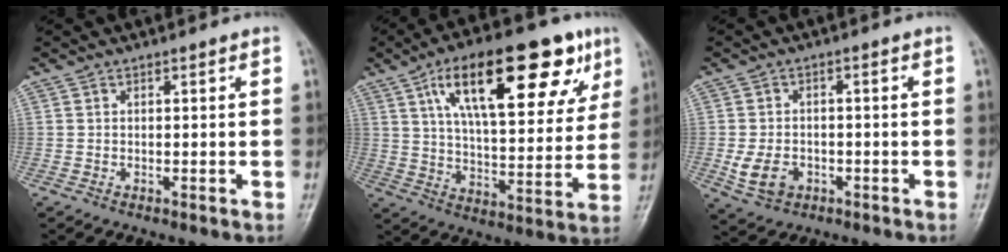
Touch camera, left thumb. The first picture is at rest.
{"total": 25.2, "force": [12.1, 9.9, 19.8], "torque": [-0.265, -0.010, 0.192]}
{"total": 5.9, "force": [-1.9, 4.5, 3.4], "torque": [-0.057, 0.007, -0.026]}